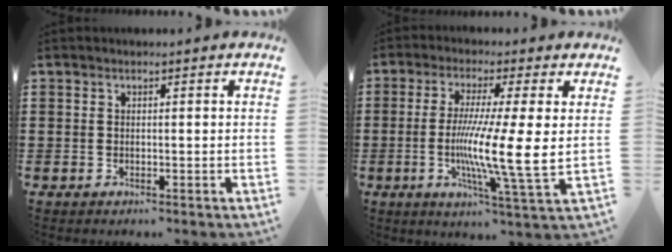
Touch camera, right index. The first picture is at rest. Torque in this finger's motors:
{"motor_torque": [2.14, 0.00, 0.87, 0.21]}